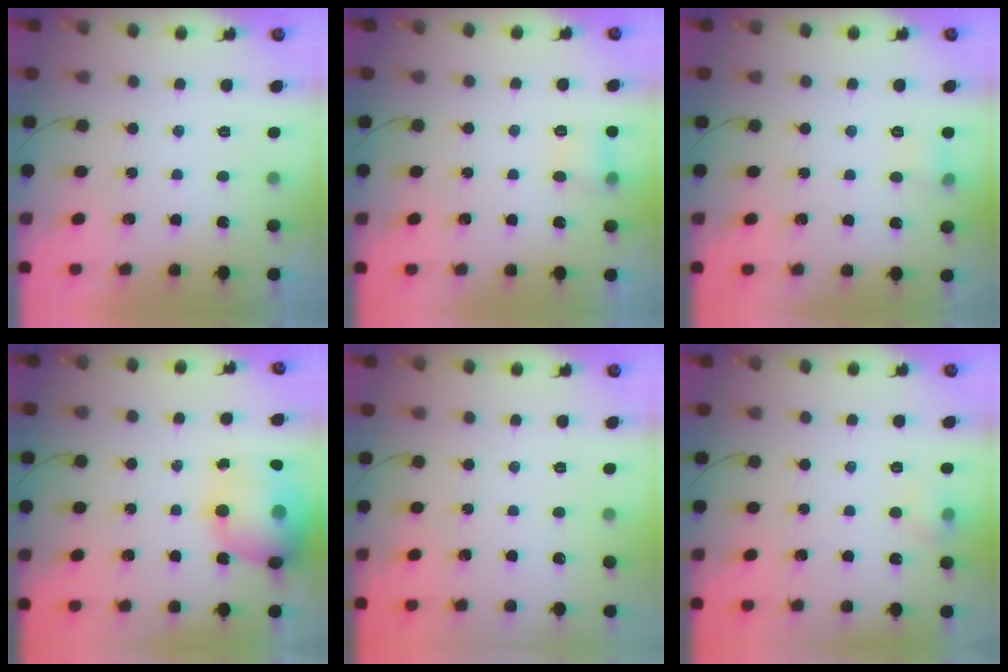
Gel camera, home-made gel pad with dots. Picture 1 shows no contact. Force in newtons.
{"total": 5.7, "press": 5.5, "slide": 1.7}
{"total": 5.9, "press": 5.7, "slide": 1.8}
{"total": 21.0, "press": 20.7, "slide": 3.6}
{"total": 0.0}
{"total": 5.4, "press": 5.2, "slide": 1.4}